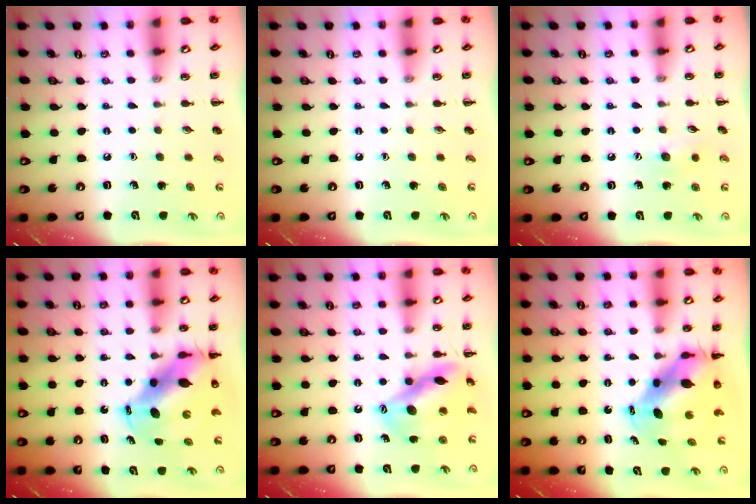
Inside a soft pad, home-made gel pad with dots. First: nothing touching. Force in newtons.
{"total": 0.0}
{"total": 5.6, "press": 5.4, "slide": 1.3}
{"total": 11.3, "press": 10.9, "slide": 3.0}
{"total": 14.1, "press": 13.7, "slide": 3.3}
{"total": 8.2, "press": 7.9, "slide": 2.1}